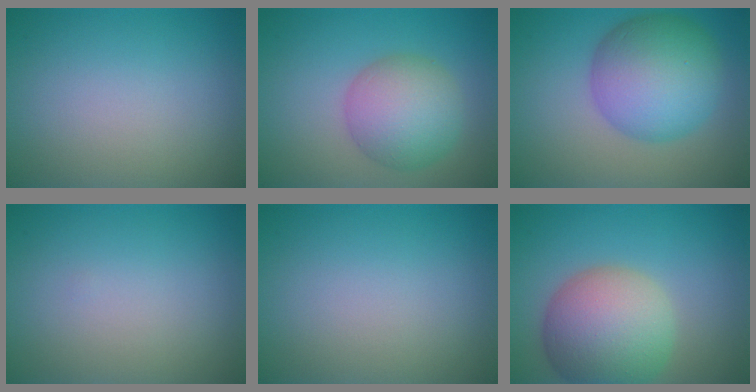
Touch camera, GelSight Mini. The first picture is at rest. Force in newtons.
{"total": 6.1, "press": 6.1, "slide": 0.2}
{"total": 9.2, "press": 9.2, "slide": 0.2}
{"total": 0.0}
{"total": 0.0}
{"total": 9.0, "press": 9.0, "slide": 0.4}